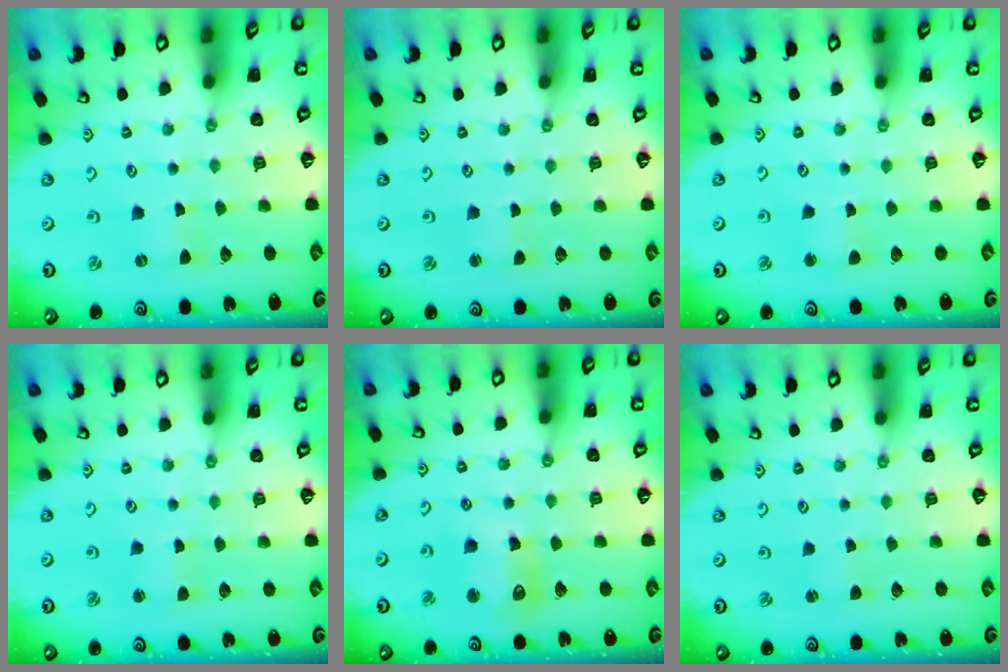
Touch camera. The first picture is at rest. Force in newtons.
{"total": 1.1, "press": 1.1, "slide": 0.2}
{"total": 2.2, "press": 2.2, "slide": 0.3}
{"total": 1.3, "press": 1.3, "slide": 0.3}
{"total": 11.0, "press": 10.9, "slide": 1.4}
{"total": 1.4, "press": 1.4, "slide": 0.3}